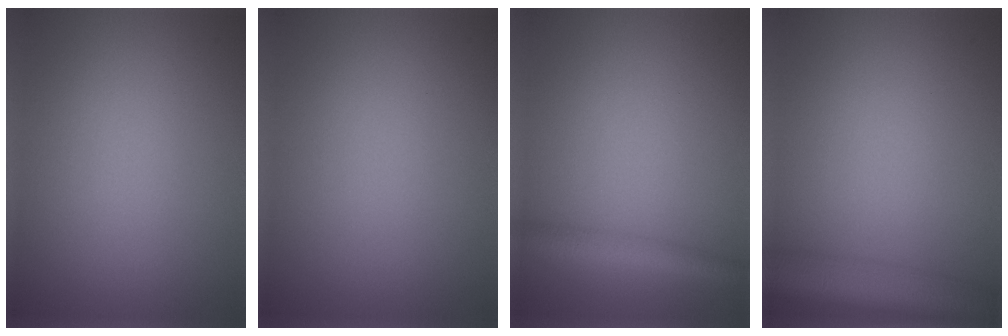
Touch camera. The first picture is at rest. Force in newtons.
{"total": 0.0}
{"total": 2.9, "press": 2.9, "slide": 0.1}
{"total": 6.1, "press": 6.1, "slide": 0.3}